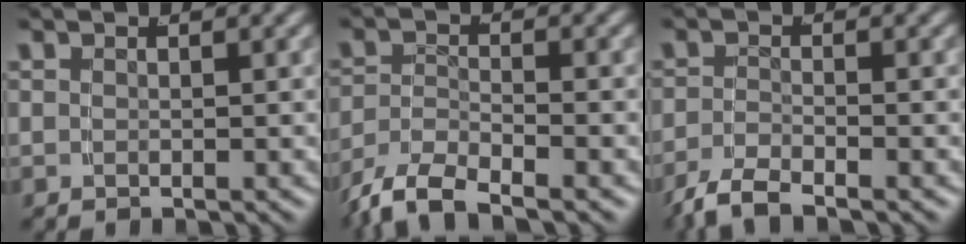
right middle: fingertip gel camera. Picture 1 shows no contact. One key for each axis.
{"total": 6.5, "fx": -4.9, "fy": 3.1, "fz": 3.0, "tx": -0.067, "ty": -0.019, "tz": -0.074}
{"total": 3.1, "fx": -2.8, "fy": 0.4, "fz": 1.5, "tx": -0.031, "ty": -0.009, "tz": -0.042}